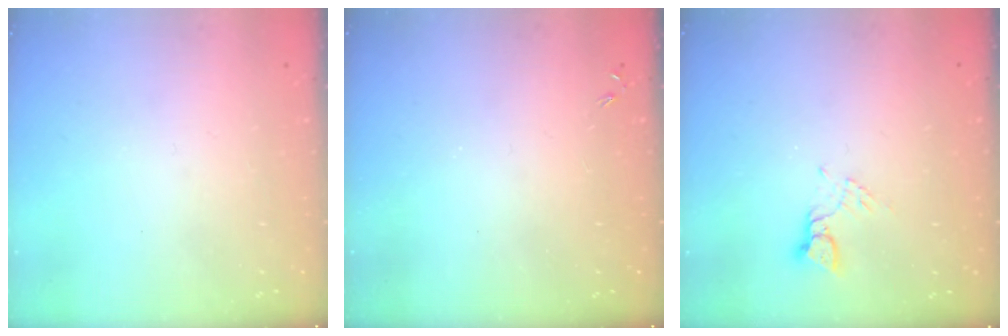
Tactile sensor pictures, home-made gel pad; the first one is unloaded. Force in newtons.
{"total": 0.0}
{"total": 2.6, "press": 2.6, "slide": 0.1}